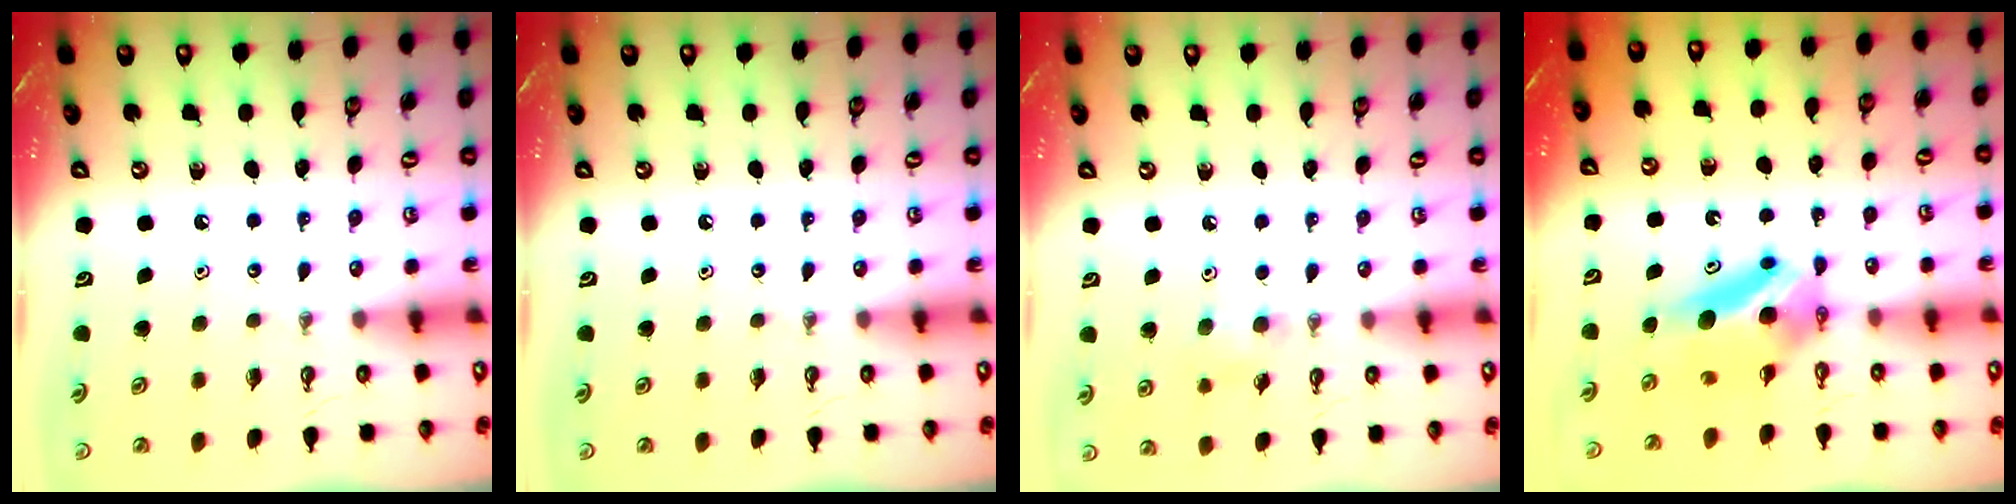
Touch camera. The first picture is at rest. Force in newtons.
{"total": 0.0}
{"total": 7.1, "press": 6.9, "slide": 1.7}
{"total": 8.1, "press": 6.0, "slide": 5.4}